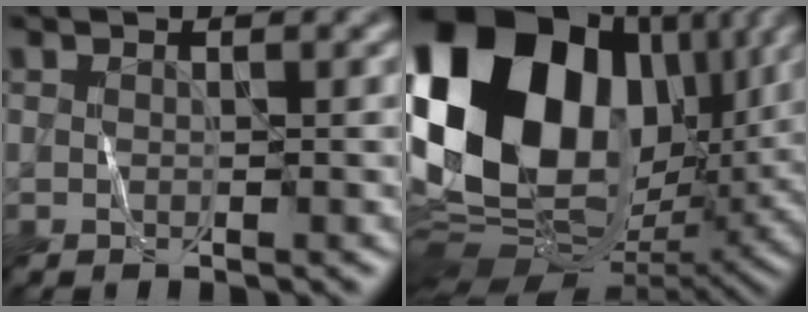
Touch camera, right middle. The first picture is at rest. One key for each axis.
{"total": 20.9, "fx": 5.0, "fy": 14.6, "fz": 14.1, "tx": -0.321, "ty": 0.024, "tz": 0.083}